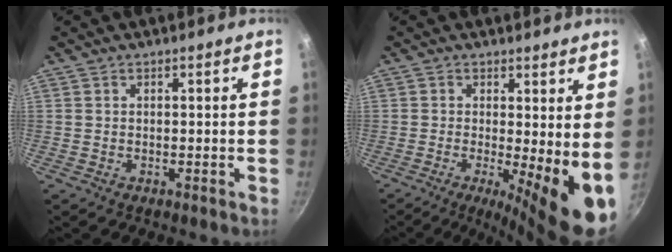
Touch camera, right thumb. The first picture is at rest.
{"total": 10.9, "force": [-0.9, 2.9, 10.4], "torque": [-0.123, -0.019, -0.011]}